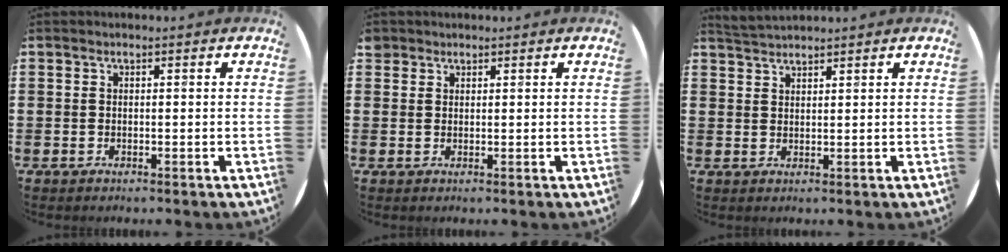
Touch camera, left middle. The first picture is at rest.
{"total": 1.2, "force": [1.1, 0.6, 0.0], "torque": [0.006, -0.001, 0.020]}
{"total": 2.3, "force": [2.3, 0.0, 0.0], "torque": [-0.004, -0.002, 0.044]}